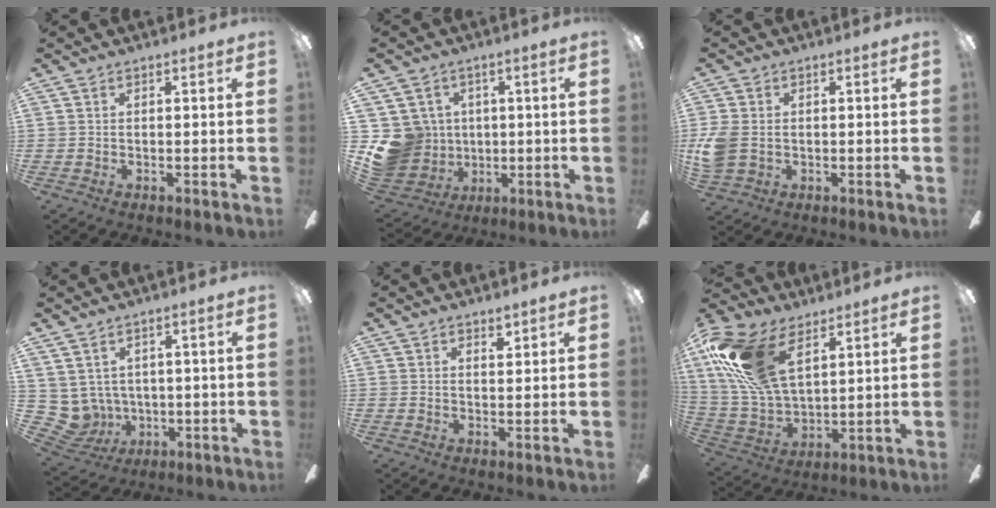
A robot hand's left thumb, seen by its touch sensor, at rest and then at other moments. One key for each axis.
{"total": 11.5, "fx": 0.4, "fy": 11.0, "fz": 3.1, "tx": -0.088, "ty": 0.006, "tz": 0.019}
{"total": 5.9, "fx": 0.1, "fy": 4.6, "fz": 3.7, "tx": -0.092, "ty": 0.004, "tz": 0.003}
{"total": 6.0, "fx": 2.6, "fy": 5.3, "fz": 0.9, "tx": -0.071, "ty": -0.025, "tz": 0.054}
{"total": 2.4, "fx": 2.1, "fy": 0.8, "fz": 0.8, "tx": -0.001, "ty": -0.011, "tz": 0.035}
{"total": 21.9, "fx": 10.2, "fy": 12.2, "fz": 15.1, "tx": -0.335, "ty": -0.023, "tz": 0.183}